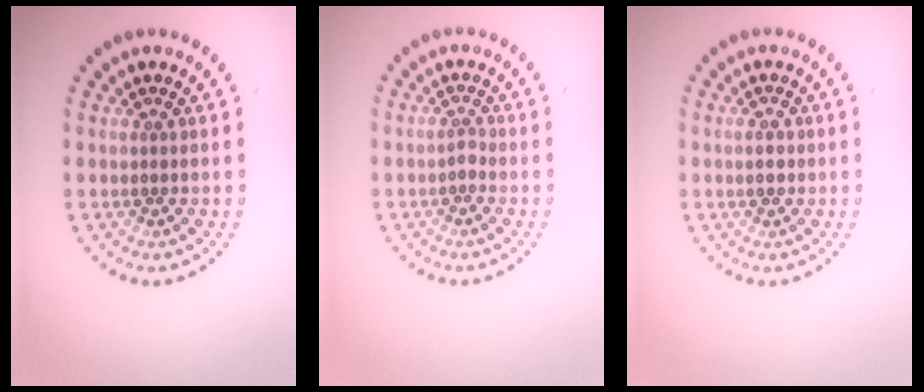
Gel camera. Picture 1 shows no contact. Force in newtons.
{"total": 0.9, "press": 0.6, "slide": 0.7}
{"total": 1.7, "press": 1.7, "slide": 0.1}